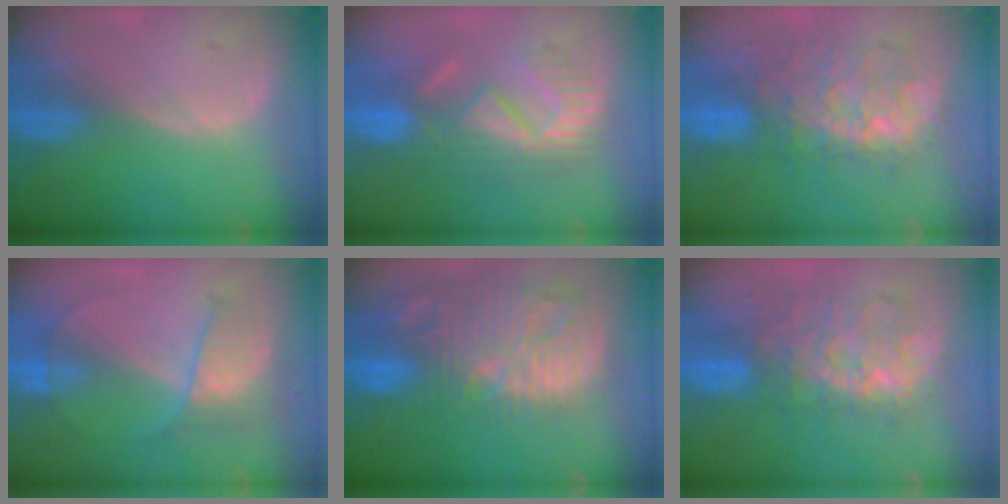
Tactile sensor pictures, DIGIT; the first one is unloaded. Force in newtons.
{"total": 8.7, "press": 8.5, "slide": 1.6}
{"total": 9.0, "press": 9.0, "slide": 0.9}
{"total": 6.3, "press": 5.6, "slide": 2.8}
{"total": 14.5, "press": 12.5, "slide": 7.3}
{"total": 9.0, "press": 9.0, "slide": 0.9}